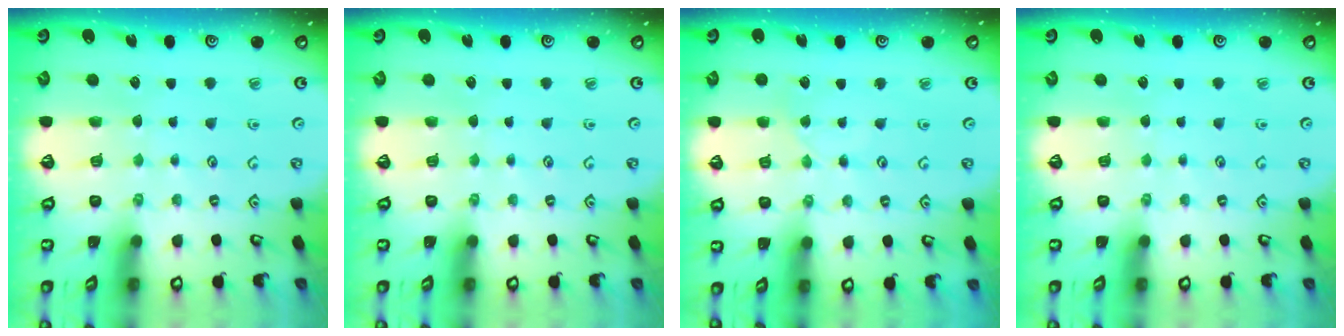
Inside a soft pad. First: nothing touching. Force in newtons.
{"total": 0.0}
{"total": 2.3, "press": 2.3, "slide": 0.4}
{"total": 0.0}